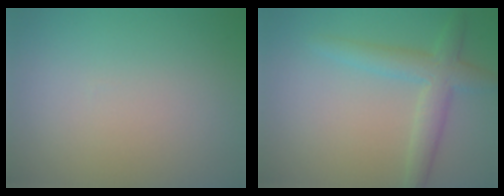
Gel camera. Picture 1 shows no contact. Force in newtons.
{"total": 3.6, "press": 3.6, "slide": 0.1}